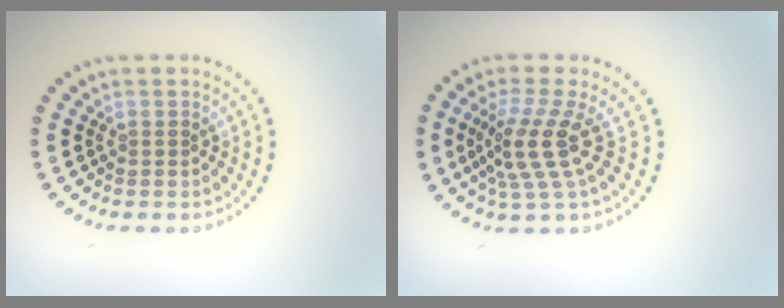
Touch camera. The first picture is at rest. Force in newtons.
{"total": 4.1, "press": 3.0, "slide": 2.8}